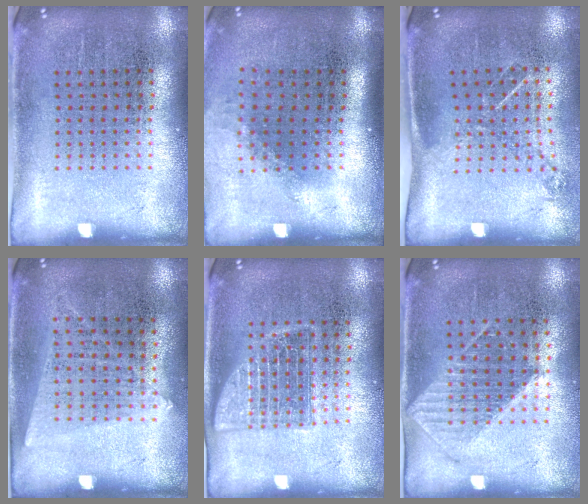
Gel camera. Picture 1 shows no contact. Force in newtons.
{"total": 1.1, "press": 0.9, "slide": 0.7}
{"total": 1.1, "press": 0.9, "slide": 0.6}
{"total": 1.2, "press": 1.1, "slide": 0.5}
{"total": 1.5, "press": 1.5, "slide": 0.3}
{"total": 1.1, "press": 1.0, "slide": 0.4}